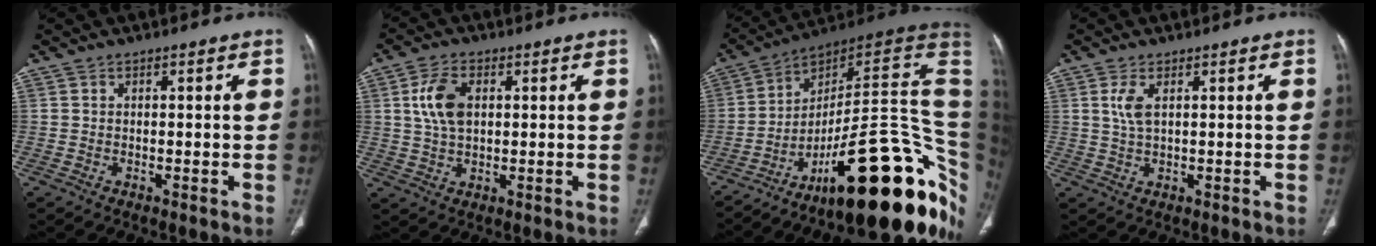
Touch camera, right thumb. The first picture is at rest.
{"total": 7.5, "force": [1.7, 4.4, 5.8], "torque": [-0.113, 0.001, 0.035]}
{"total": 31.1, "force": [-10.3, 9.9, 27.6], "torque": [-0.248, 0.106, -0.148]}
{"total": 3.5, "force": [1.2, 1.3, 3.0], "torque": [-0.073, -0.001, 0.030]}